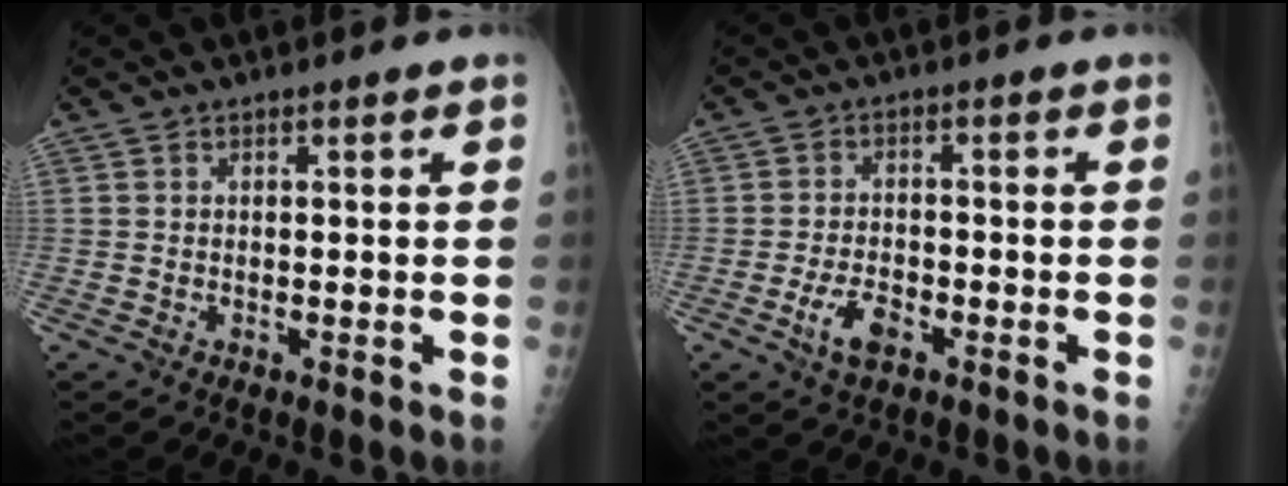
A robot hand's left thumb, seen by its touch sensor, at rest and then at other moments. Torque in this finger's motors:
{"motor_torque": [-0.19, 0.20, 0.34, -0.03, 0.00]}